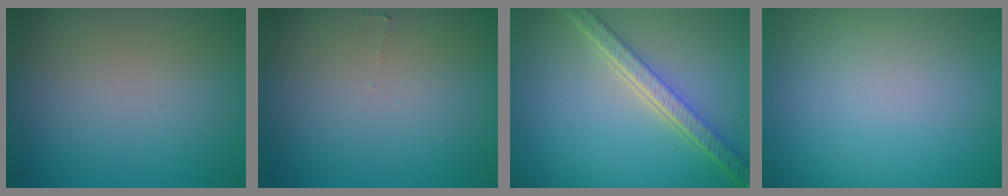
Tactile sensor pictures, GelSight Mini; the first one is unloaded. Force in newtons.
{"total": 0.5, "press": 0.5, "slide": 0.1}
{"total": 5.3, "press": 4.1, "slide": 3.4}
{"total": 0.0}